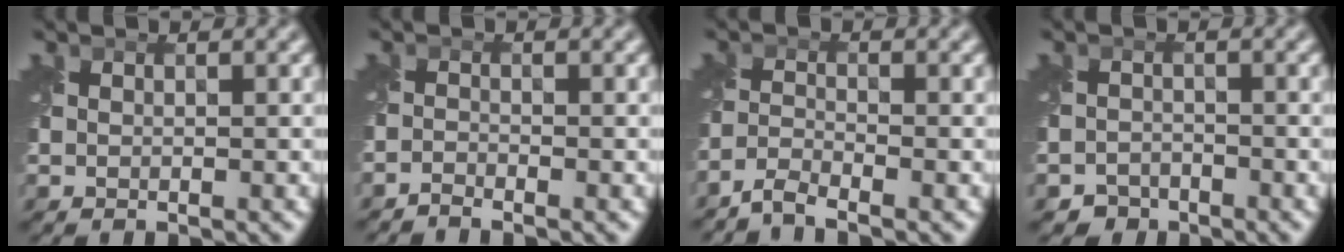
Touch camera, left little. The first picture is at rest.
{"total": 1.2, "force": [-1.2, -0.1, 0.2], "torque": [-0.007, -0.006, -0.032]}
{"total": 2.4, "force": [-2.3, 0.1, 0.8], "torque": [-0.019, -0.004, -0.059]}
{"total": 2.2, "force": [-1.9, 1.1, -0.2], "torque": [0.012, 0.001, -0.037]}